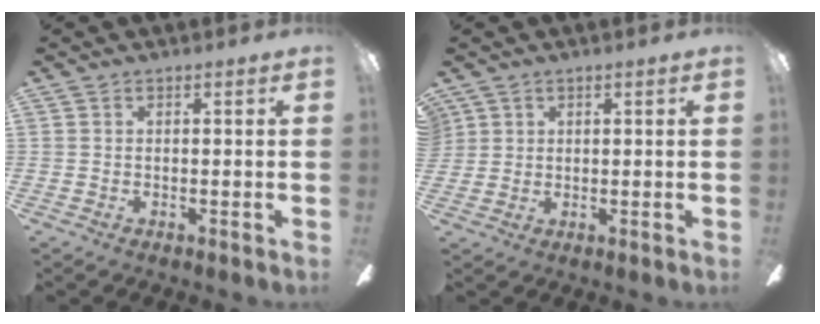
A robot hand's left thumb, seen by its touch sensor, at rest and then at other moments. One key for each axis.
{"total": 1.8, "fx": 1.1, "fy": 1.5, "fz": -0.1, "tx": -0.001, "ty": 0.003, "tz": 0.022}